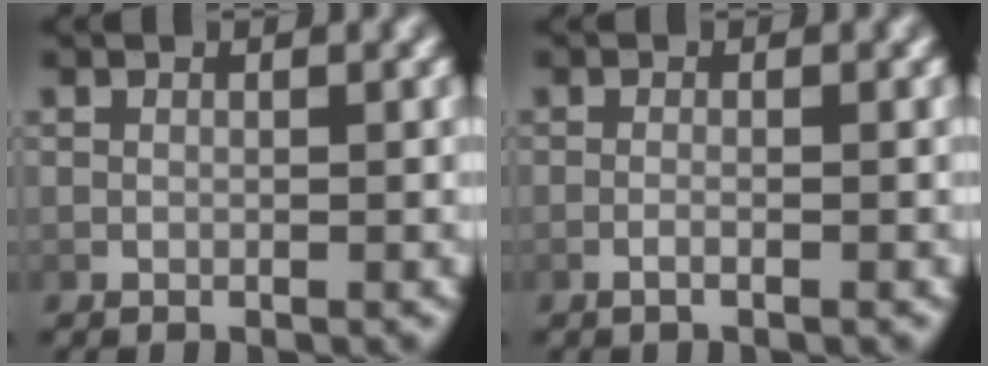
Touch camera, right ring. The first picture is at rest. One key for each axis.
{"total": 1.1, "fx": -0.8, "fy": 0.1, "fz": 0.7, "tx": -0.019, "ty": -0.004, "tz": -0.013}